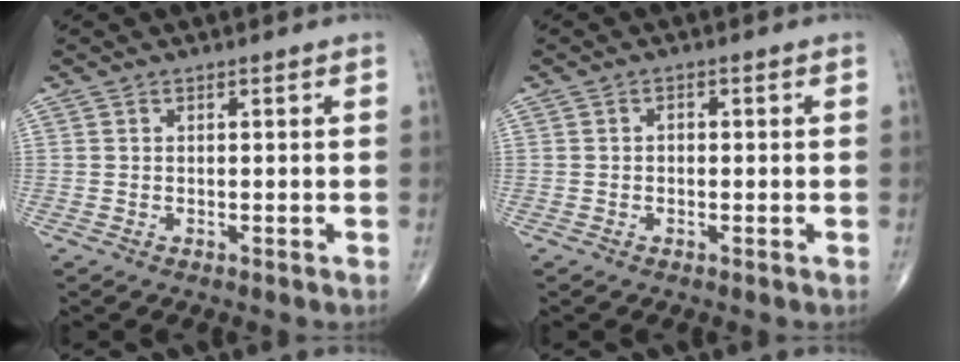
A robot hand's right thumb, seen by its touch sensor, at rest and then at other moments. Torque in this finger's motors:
{"motor_torque": [-0.55, -0.29, 0.17, 0.00, 0.03]}